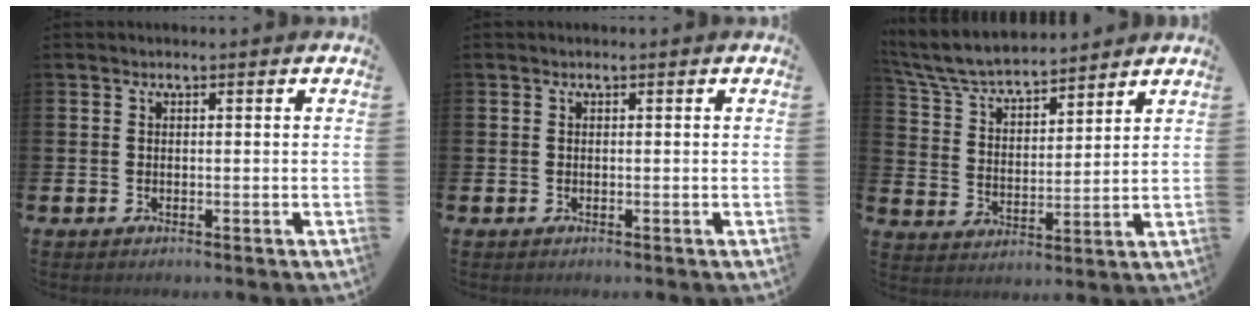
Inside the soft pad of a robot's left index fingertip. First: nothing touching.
{"total": 0.0}
{"total": 6.9, "force": [6.6, 1.3, 1.7], "torque": [-0.066, -0.040, 0.115]}